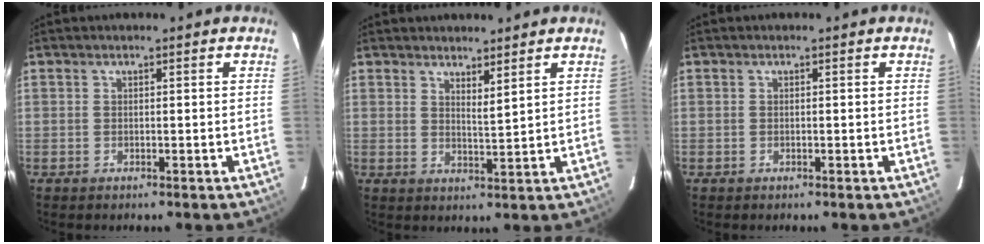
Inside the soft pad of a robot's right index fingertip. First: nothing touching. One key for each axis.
{"total": 3.4, "fx": 2.8, "fy": 0.1, "fz": 2.0, "tx": -0.034, "ty": -0.008, "tz": 0.042}
{"total": 0.0}